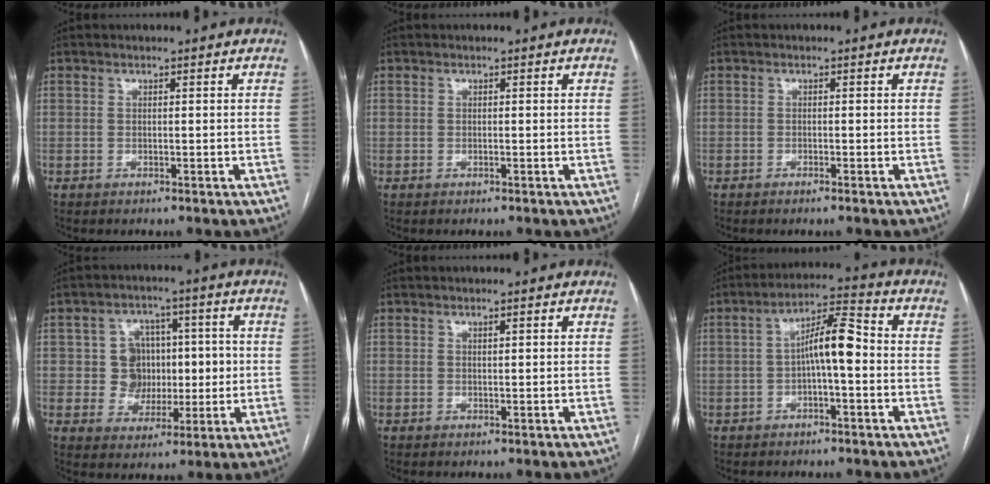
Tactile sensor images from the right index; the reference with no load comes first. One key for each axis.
{"total": 0.0}
{"total": 0.8, "fx": -0.6, "fy": -0.1, "fz": 0.5, "tx": -0.011, "ty": 0.000, "tz": -0.011}
{"total": 8.0, "fx": 0.4, "fy": 7.4, "fz": 3.1, "tx": -0.035, "ty": 0.033, "tz": 0.015}
{"total": 0.6, "fx": 0.3, "fy": 0.0, "fz": 0.5, "tx": -0.008, "ty": 0.001, "tz": 0.005}
{"total": 7.4, "fx": -0.6, "fy": 1.5, "fz": 7.2, "tx": -0.124, "ty": 0.029, "tz": -0.013}